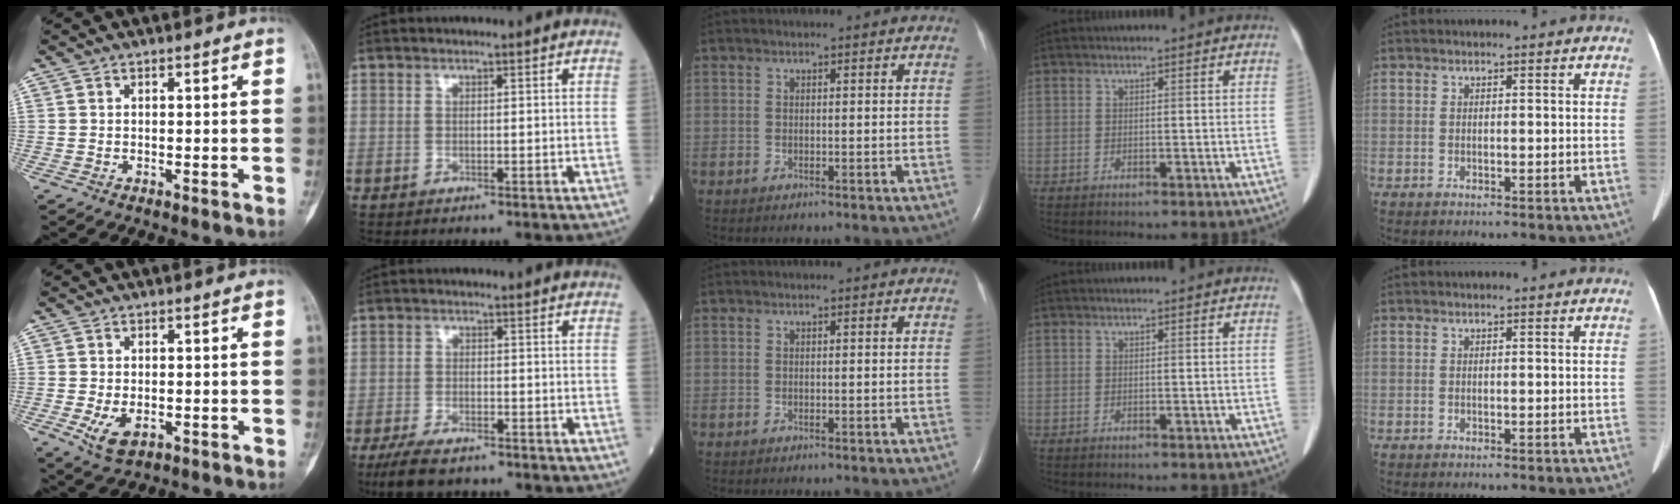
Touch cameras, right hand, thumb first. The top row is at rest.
{"thumb": {"total": 5.1, "force": [-1.5, 3.0, 3.9], "torque": [-0.070, -0.004, -0.018]}, "index": {"total": 6.7, "force": [-5.3, 2.0, 3.6], "torque": [-0.068, -0.012, -0.092]}}